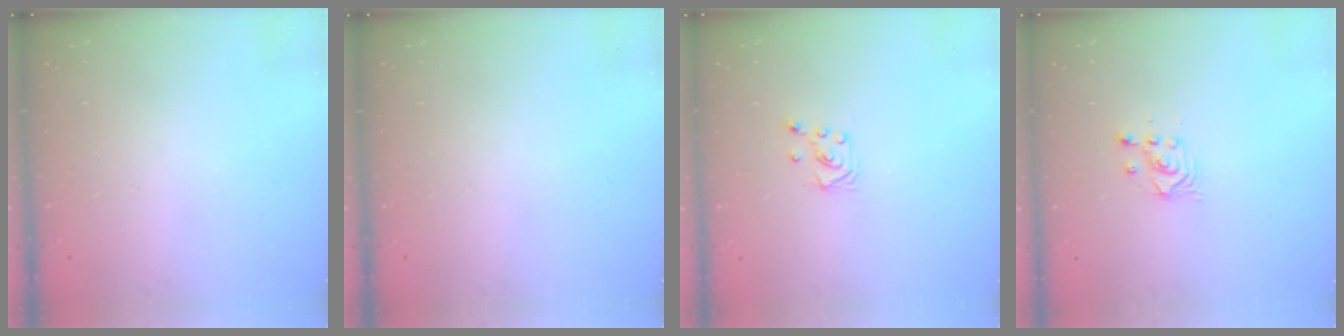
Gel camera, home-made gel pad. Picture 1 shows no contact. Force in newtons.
{"total": 0.0}
{"total": 2.0, "press": 2.0, "slide": 0.2}
{"total": 2.4, "press": 2.4, "slide": 0.2}